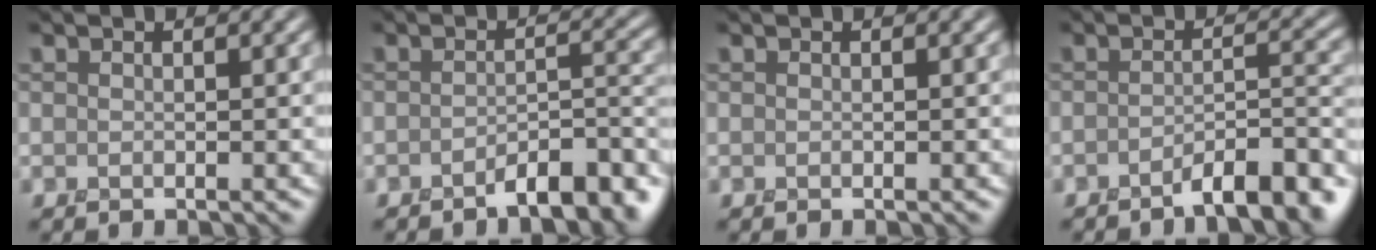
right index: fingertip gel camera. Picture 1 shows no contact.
{"total": 4.7, "force": [-3.5, 1.2, 2.9], "torque": [-0.044, 0.005, -0.051]}
{"total": 0.0}
{"total": 5.2, "force": [-3.9, 0.9, 3.3], "torque": [-0.048, 0.005, -0.058]}